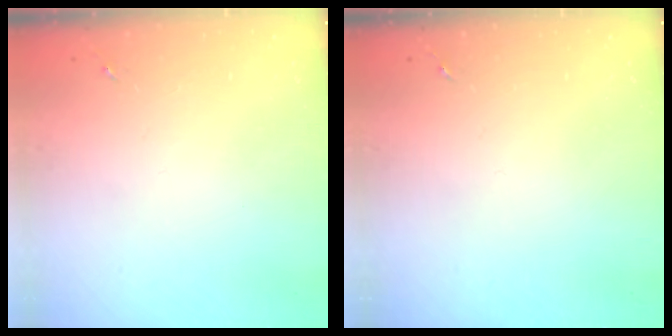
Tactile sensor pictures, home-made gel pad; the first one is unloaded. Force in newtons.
{"total": 0.0}